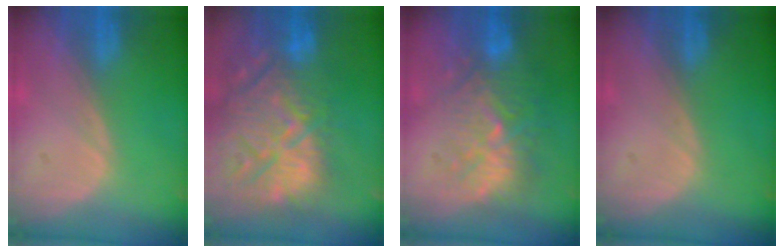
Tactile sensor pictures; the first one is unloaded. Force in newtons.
{"total": 15.3, "press": 13.0, "slide": 8.1}
{"total": 9.7, "press": 9.1, "slide": 3.2}
{"total": 0.0}